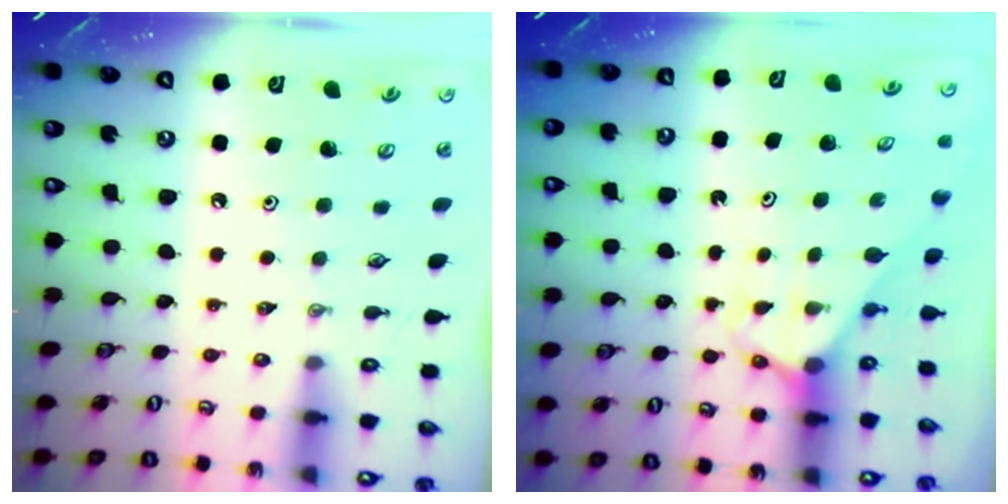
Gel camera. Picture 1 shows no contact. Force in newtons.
{"total": 2.4, "press": 2.4, "slide": 0.1}